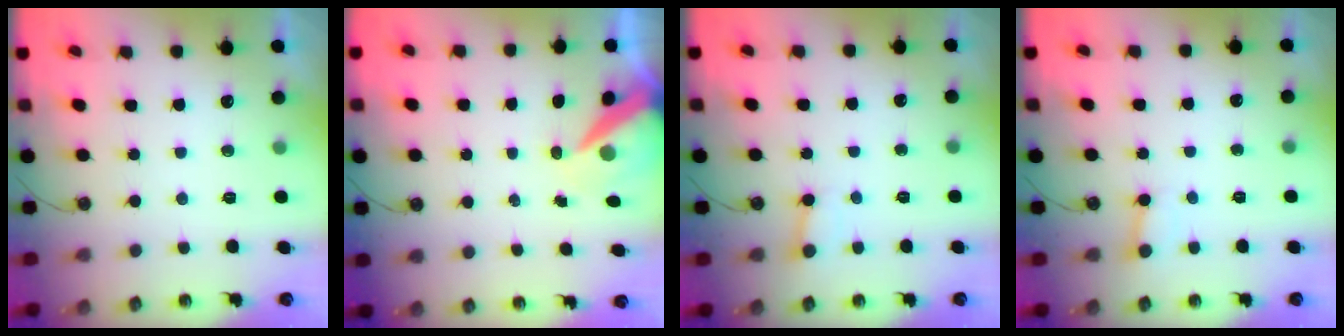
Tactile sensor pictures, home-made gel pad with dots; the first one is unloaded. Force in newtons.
{"total": 9.3, "press": 9.2, "slide": 1.1}
{"total": 2.5, "press": 2.4, "slide": 0.4}
{"total": 2.5, "press": 2.4, "slide": 0.4}